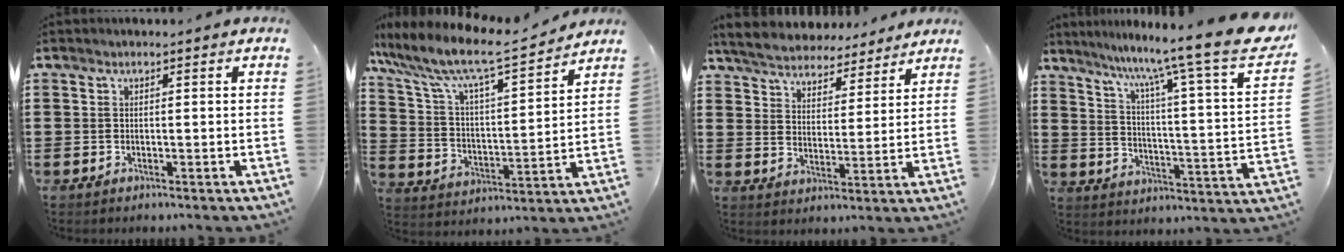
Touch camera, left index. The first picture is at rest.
{"total": 8.4, "force": [7.1, 1.3, 4.3], "torque": [-0.115, -0.044, 0.114]}
{"total": 5.6, "force": [5.5, 0.8, 0.6], "torque": [-0.041, -0.032, 0.097]}
{"total": 10.2, "force": [8.5, -1.2, 5.5], "torque": [-0.114, -0.075, 0.126]}